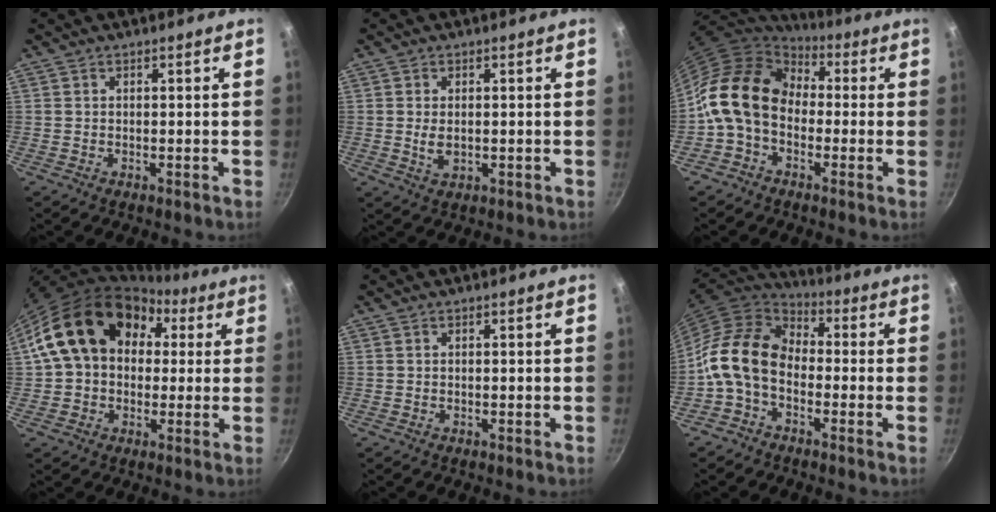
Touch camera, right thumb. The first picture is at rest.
{"total": 3.2, "force": [0.0, 1.9, 2.6], "torque": [-0.049, -0.006, 0.004]}
{"total": 14.7, "force": [-0.7, 11.3, 9.3], "torque": [-0.137, 0.039, -0.035]}
{"total": 18.7, "force": [4.5, 14.0, 11.7], "torque": [-0.169, 0.038, 0.066]}
{"total": 0.0}
{"total": 12.8, "force": [-2.7, 9.2, 8.5], "torque": [-0.131, 0.040, -0.074]}